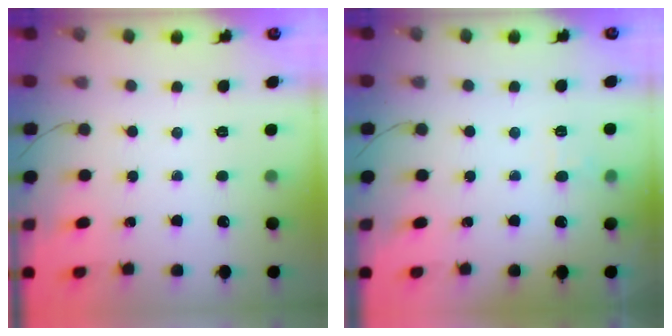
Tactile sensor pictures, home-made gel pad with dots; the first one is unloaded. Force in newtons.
{"total": 3.5, "press": 3.2, "slide": 1.4}